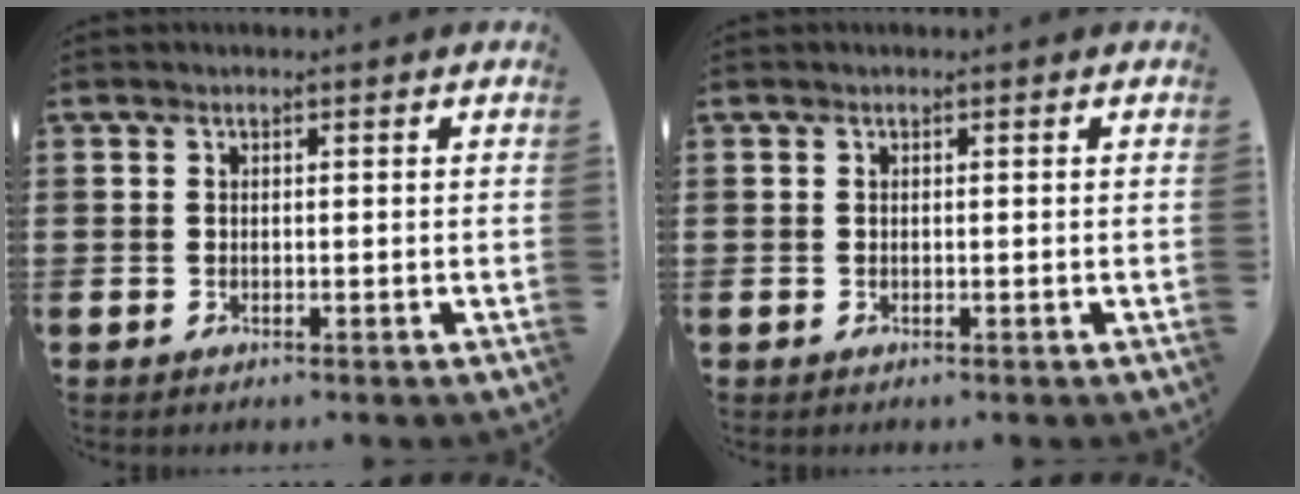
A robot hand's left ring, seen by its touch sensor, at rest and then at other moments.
{"total": 0.0}